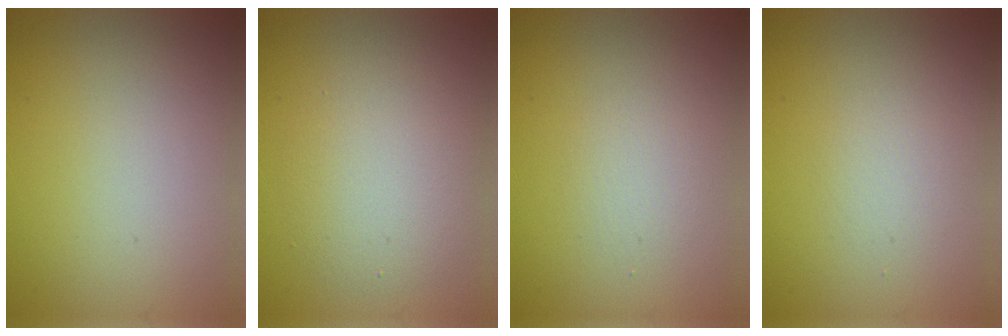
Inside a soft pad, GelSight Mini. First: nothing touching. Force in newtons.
{"total": 2.6, "press": 2.6, "slide": 0.3}
{"total": 1.4, "press": 1.4, "slide": 0.0}
{"total": 1.4, "press": 1.4, "slide": 0.1}